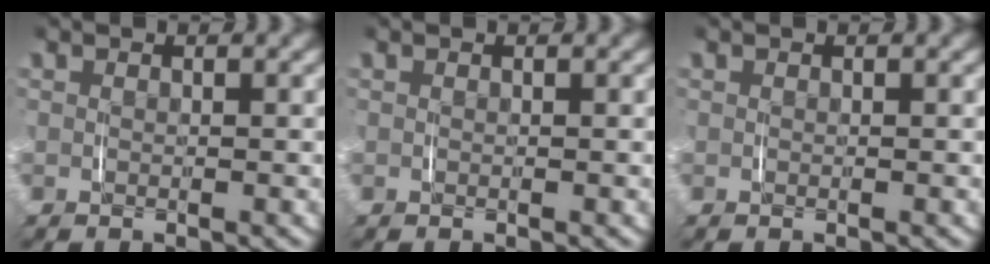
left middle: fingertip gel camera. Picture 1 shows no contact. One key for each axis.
{"total": 0.0}
{"total": 0.0}